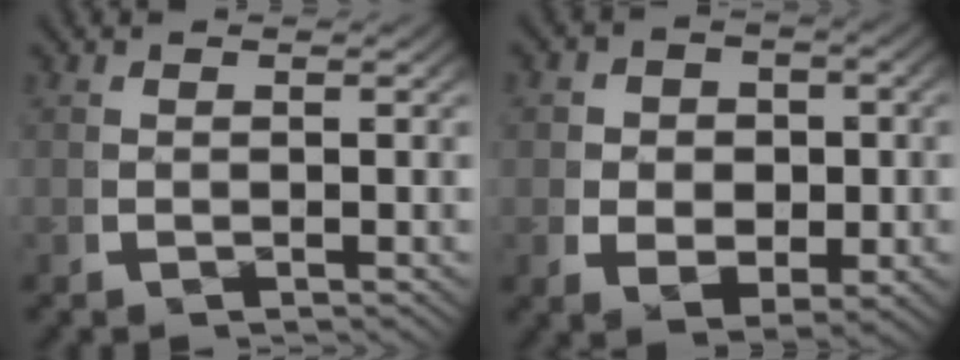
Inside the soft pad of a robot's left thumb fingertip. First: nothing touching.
{"total": 5.3, "force": [-0.5, 4.1, 3.4], "torque": [-0.050, -0.019, -0.004]}